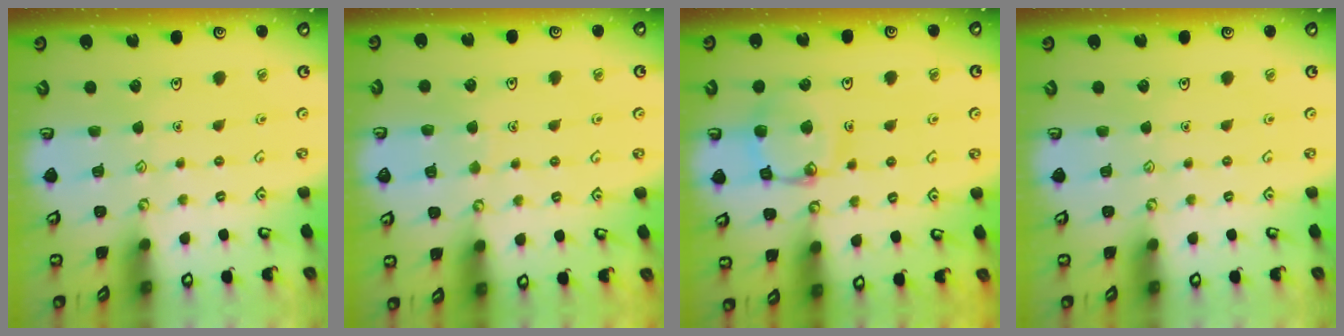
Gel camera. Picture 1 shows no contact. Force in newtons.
{"total": 4.4, "press": 4.4, "slide": 0.4}
{"total": 13.8, "press": 13.7, "slide": 1.5}
{"total": 0.0}